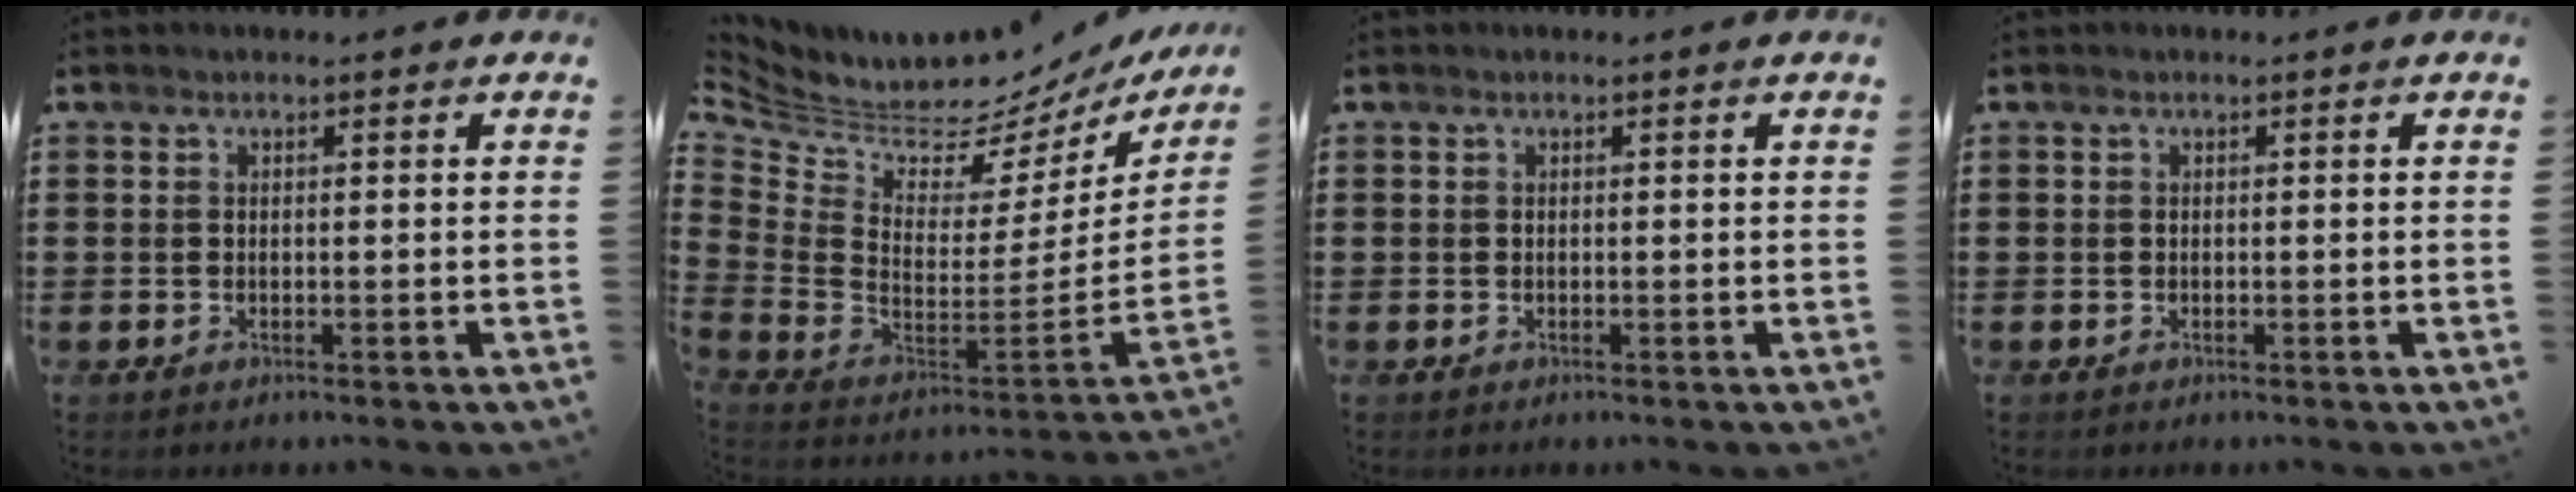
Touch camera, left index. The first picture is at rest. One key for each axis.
{"total": 3.6, "fx": 3.4, "fy": 1.1, "fz": 0.1, "tx": -0.038, "ty": -0.056, "tz": 0.052}
{"total": 0.0}
{"total": 0.0}